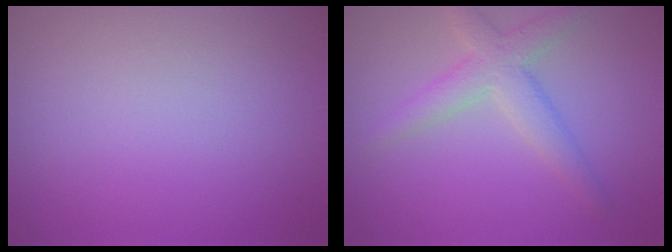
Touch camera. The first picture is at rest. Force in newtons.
{"total": 3.6, "press": 3.6, "slide": 0.2}